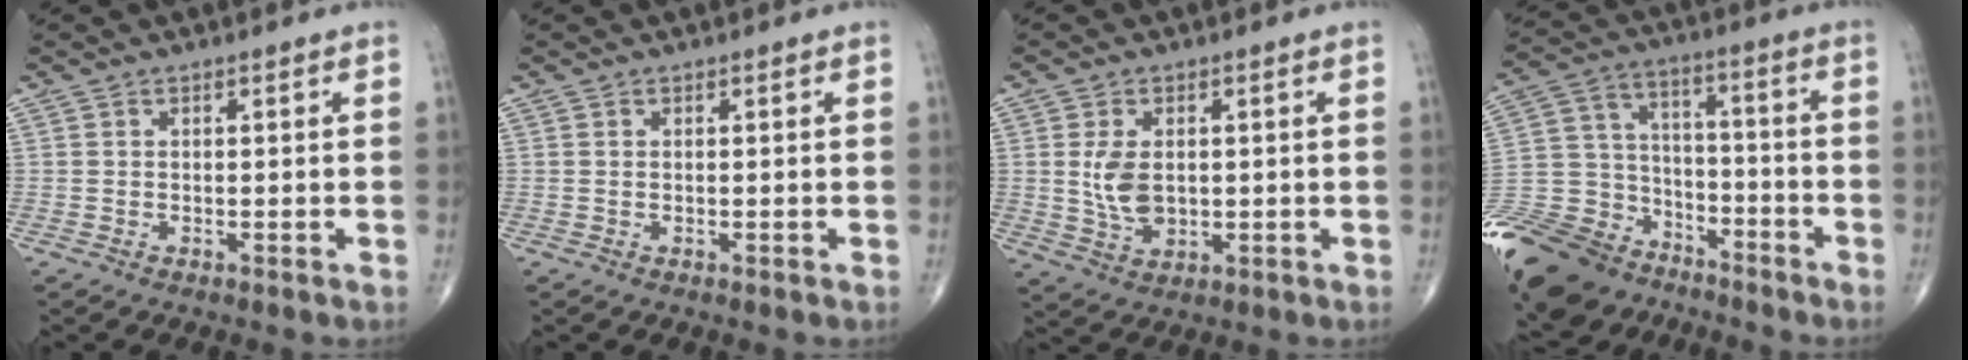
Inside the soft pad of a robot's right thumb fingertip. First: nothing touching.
{"total": 0.0}
{"total": 6.3, "force": [0.6, 4.0, 4.8], "torque": [-0.081, -0.009, 0.020]}
{"total": 24.1, "force": [-17.4, 14.1, 8.9], "torque": [-0.215, 0.065, -0.303]}